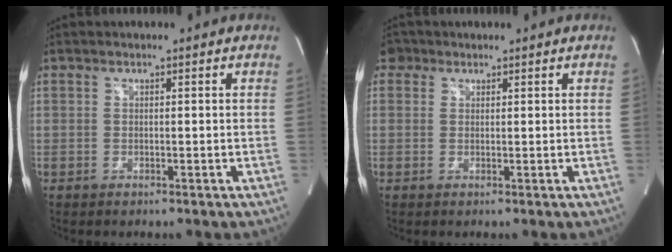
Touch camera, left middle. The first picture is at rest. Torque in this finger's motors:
{"motor_torque": [-0.07, 0.12, -0.10, -0.01]}